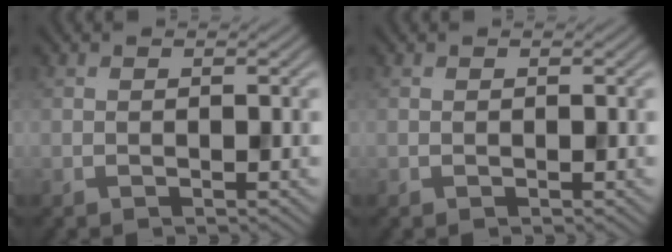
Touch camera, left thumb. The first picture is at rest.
{"total": 0.0}